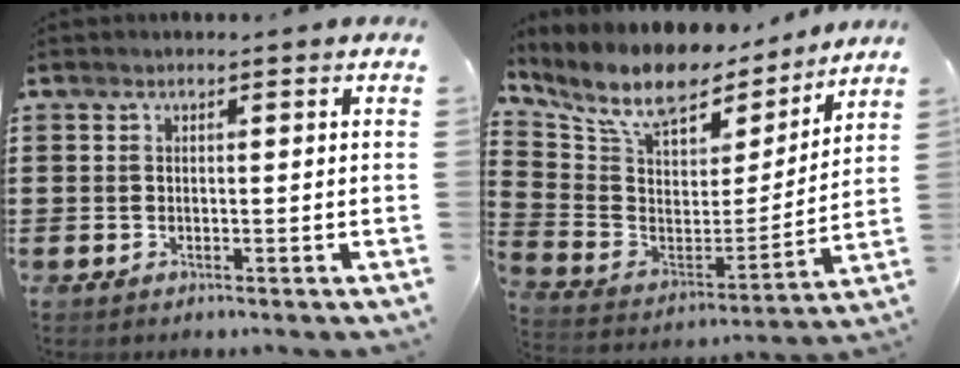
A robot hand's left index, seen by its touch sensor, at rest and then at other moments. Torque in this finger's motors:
{"motor_torque": [2.14, 0.00, 0.86, 0.21]}